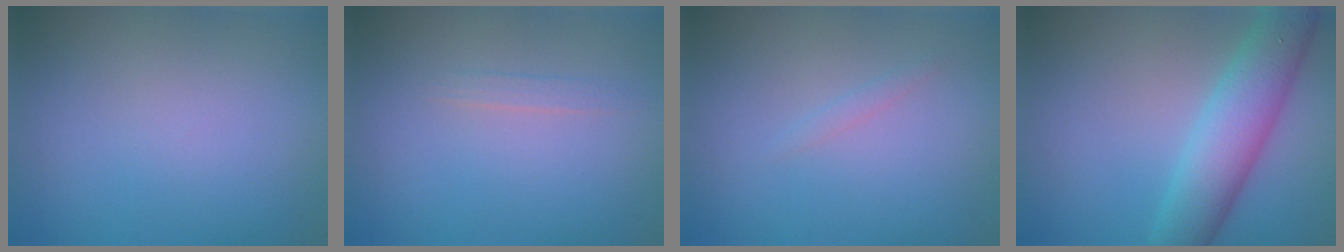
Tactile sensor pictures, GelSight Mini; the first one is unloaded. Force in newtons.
{"total": 0.8, "press": 0.8, "slide": 0.0}
{"total": 0.7, "press": 0.7, "slide": 0.1}
{"total": 6.3, "press": 6.3, "slide": 0.3}